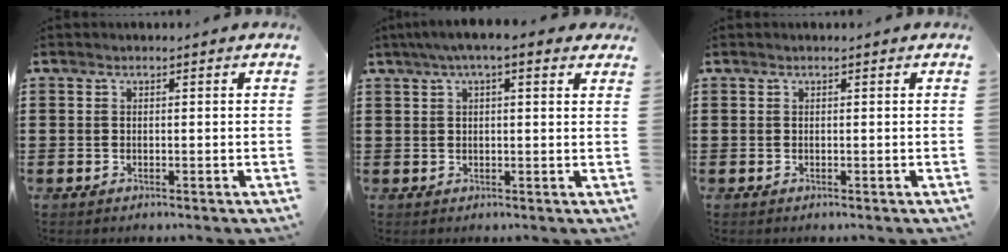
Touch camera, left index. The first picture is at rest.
{"total": 4.4, "force": [2.8, 0.6, 3.3], "torque": [-0.069, 0.006, 0.049]}
{"total": 0.0}